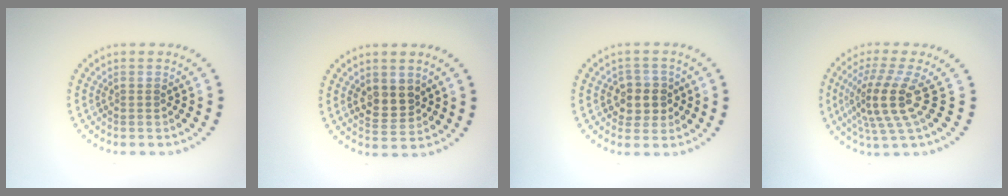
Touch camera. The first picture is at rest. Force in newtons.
{"total": 2.7, "press": 2.6, "slide": 0.8}
{"total": 2.8, "press": 2.6, "slide": 1.0}
{"total": 4.8, "press": 3.5, "slide": 3.2}